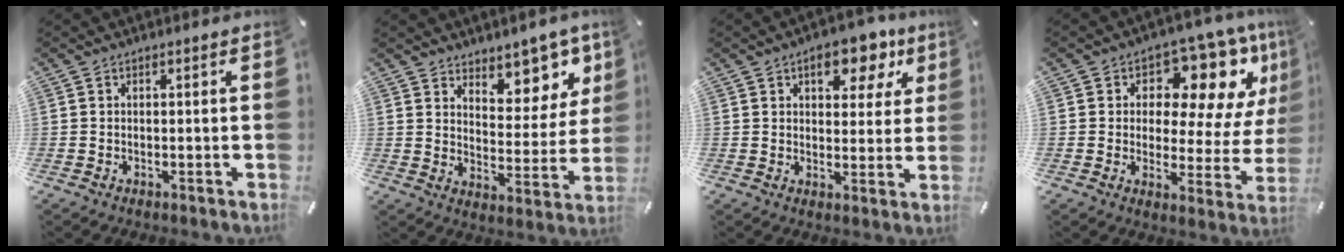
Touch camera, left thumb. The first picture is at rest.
{"total": 10.3, "force": [8.5, 5.1, 2.8], "torque": [-0.017, -0.087, 0.152]}
{"total": 10.1, "force": [5.7, 5.6, 6.2], "torque": [-0.068, -0.024, 0.091]}
{"total": 14.0, "force": [8.8, 7.2, 8.1], "torque": [-0.105, -0.082, 0.146]}